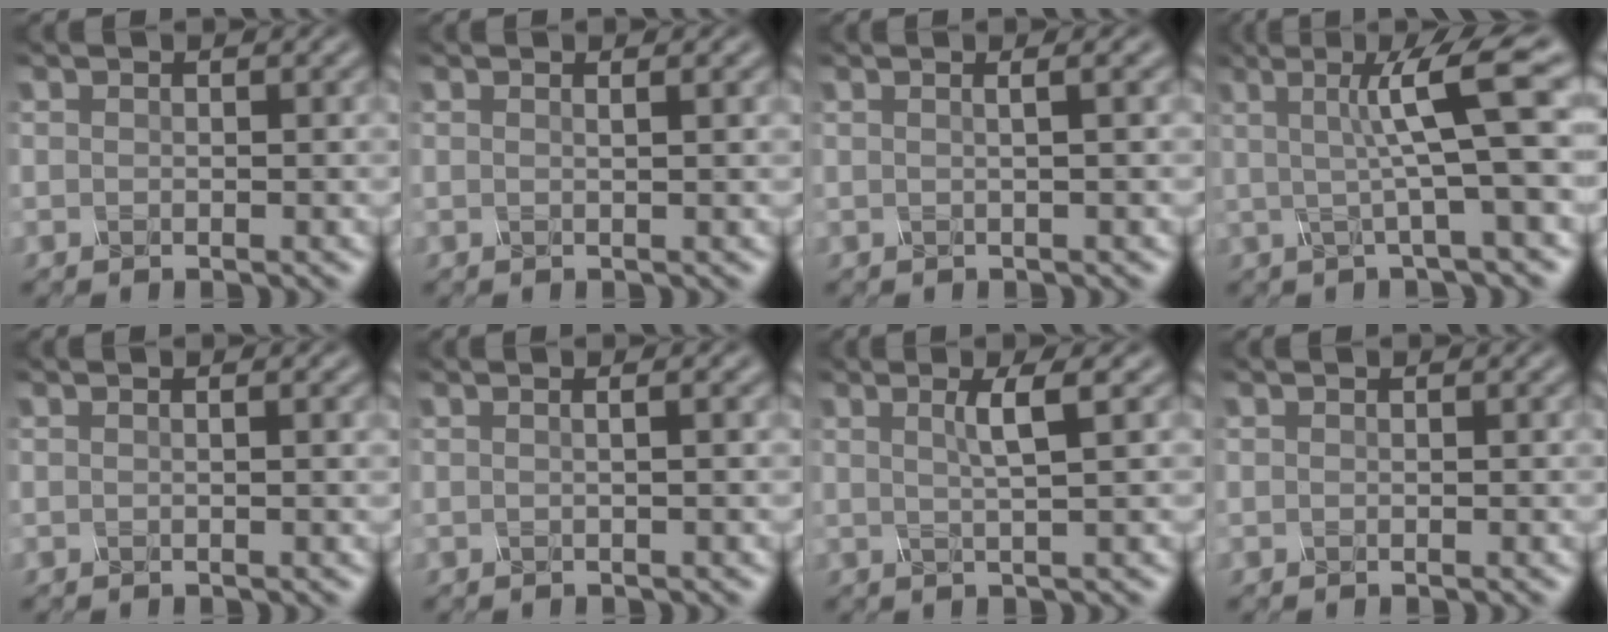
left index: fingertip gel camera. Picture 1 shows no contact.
{"total": 1.4, "force": [0.6, 0.6, 1.2], "torque": [-0.007, 0.001, -0.002]}
{"total": 3.4, "force": [1.0, 1.7, 2.8], "torque": [-0.015, 0.019, -0.025]}
{"total": 6.9, "force": [1.0, 0.9, 6.7], "torque": [-0.107, 0.015, 0.013]}
{"total": 1.1, "force": [0.1, 0.4, 1.0], "torque": [-0.008, 0.005, -0.005]}
{"total": 2.8, "force": [0.7, 1.4, 2.3], "torque": [-0.011, 0.008, -0.023]}
{"total": 2.8, "force": [0.9, 0.6, 2.6], "torque": [-0.039, 0.006, 0.009]}
{"total": 0.0}